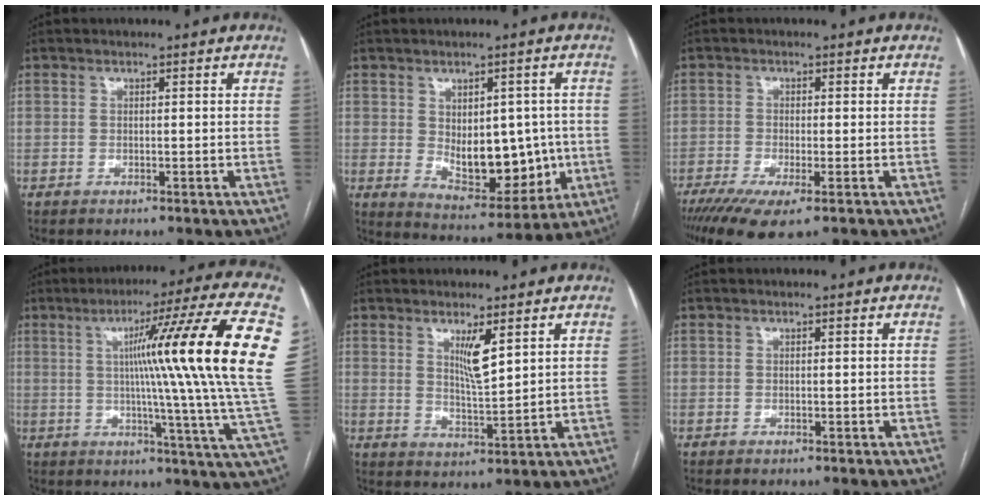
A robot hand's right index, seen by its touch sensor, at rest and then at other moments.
{"total": 11.1, "force": [-0.3, 6.2, 9.3], "torque": [-0.134, 0.000, 0.018]}
{"total": 8.4, "force": [-5.3, 1.7, 6.2], "torque": [-0.100, -0.021, -0.088]}
{"total": 23.3, "force": [5.0, -2.4, 22.6], "torque": [-0.250, 0.013, 0.061]}
{"total": 4.8, "force": [2.4, 0.6, 4.1], "torque": [-0.075, -0.013, 0.047]}
{"total": 0.0}